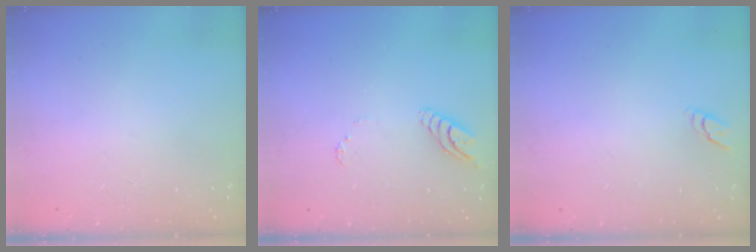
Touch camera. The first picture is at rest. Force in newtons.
{"total": 6.2, "press": 6.1, "slide": 0.5}
{"total": 3.1, "press": 3.1, "slide": 0.3}